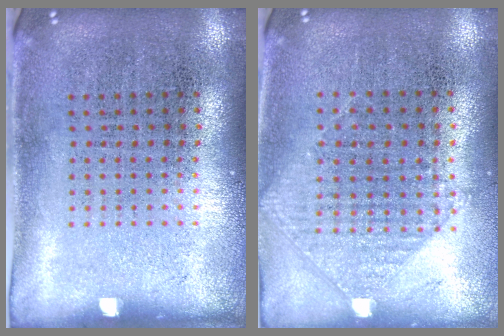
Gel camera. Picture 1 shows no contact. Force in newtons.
{"total": 0.9, "press": 0.8, "slide": 0.3}